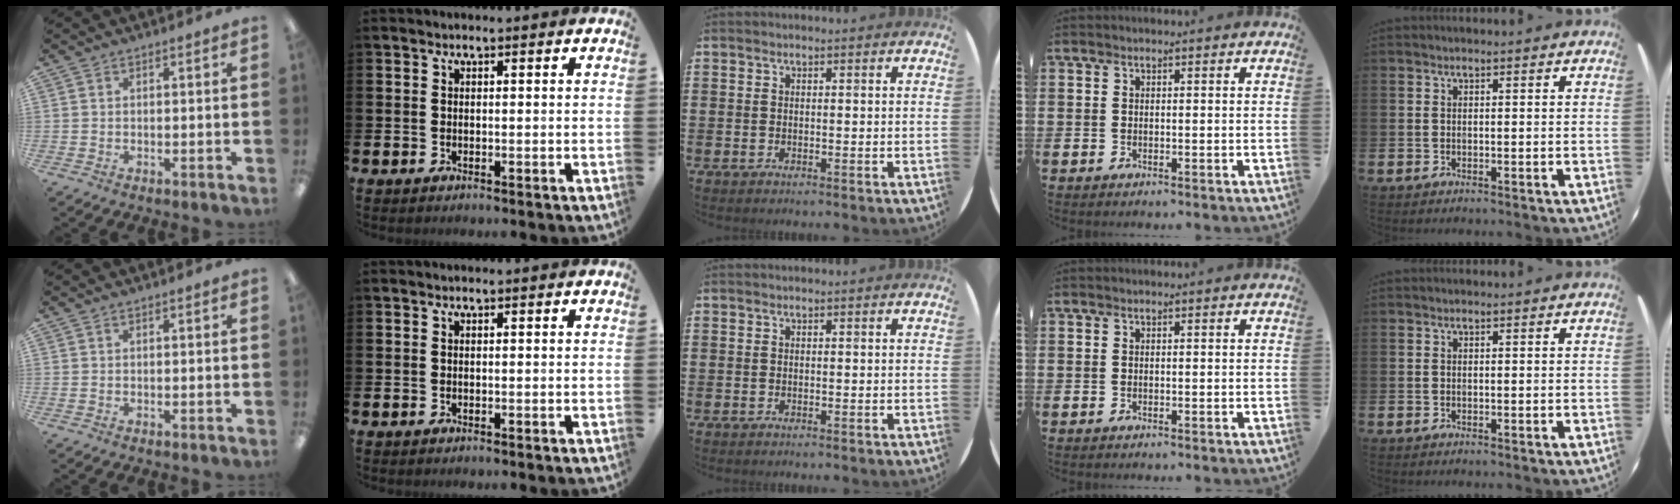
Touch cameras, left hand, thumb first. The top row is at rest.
{}